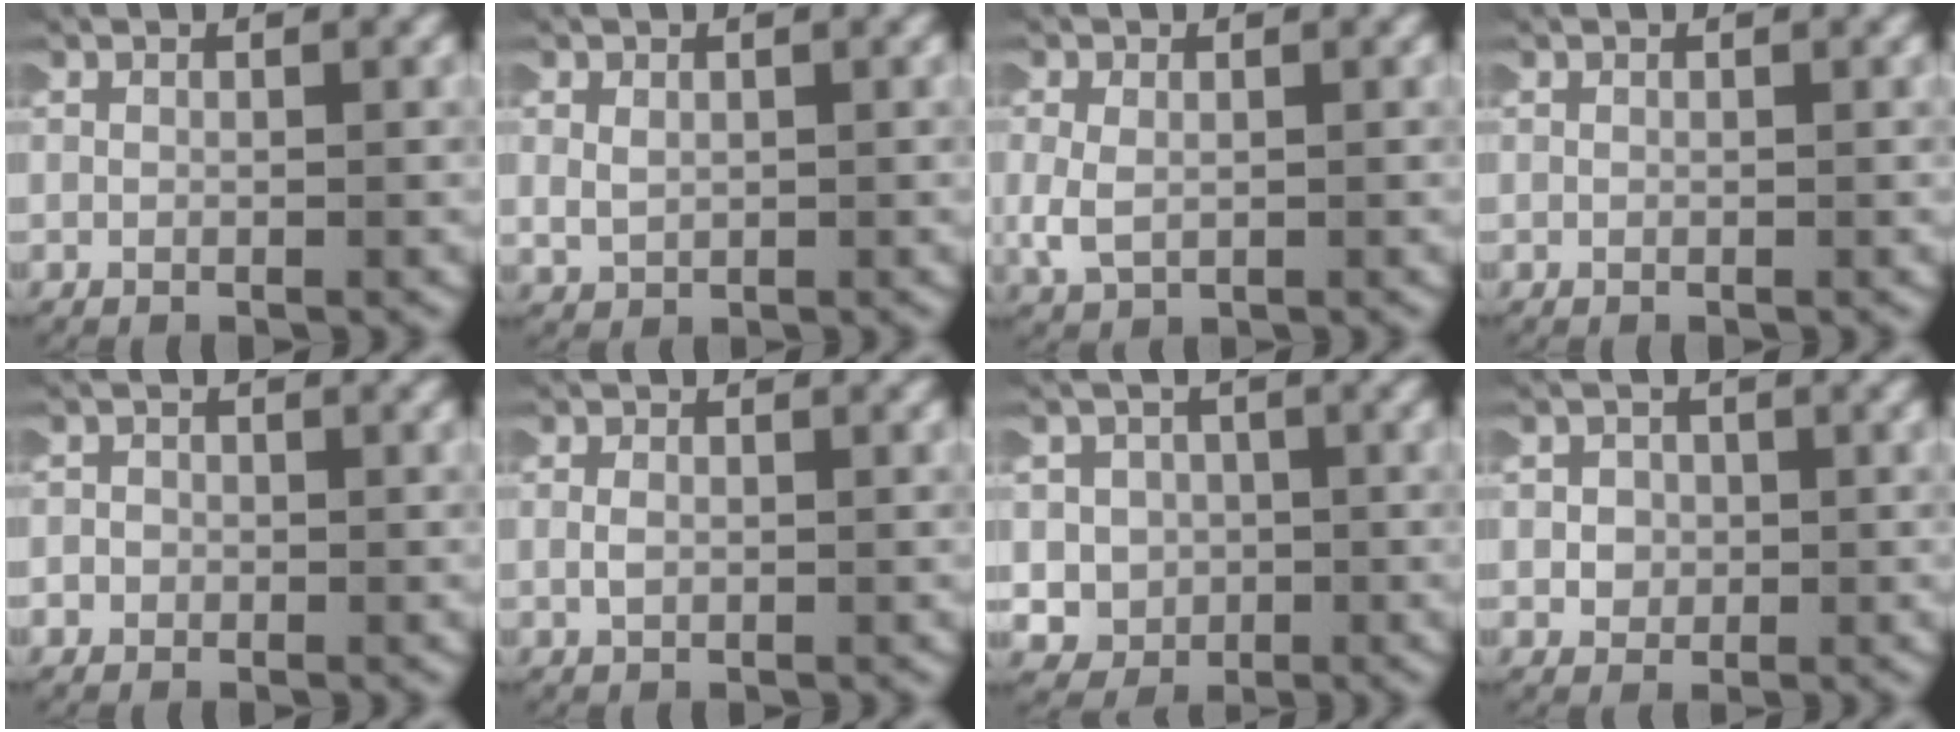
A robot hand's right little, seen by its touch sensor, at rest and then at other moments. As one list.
[{"total": 1.4, "force": [0.5, 1.1, 0.7], "torque": [-0.029, -0.004, 0.016]}, {"total": 2.4, "force": [0.0, 1.8, 1.6], "torque": [-0.058, -0.005, 0.008]}, {"total": 0.0}, {"total": 2.4, "force": [-0.7, 2.3, 0.2], "torque": [-0.011, 0.004, -0.024]}, {"total": 0.8, "force": [0.0, 0.5, 0.6], "torque": [-0.017, 0.002, 0.000]}, {"total": 9.5, "force": [-2.8, 8.9, 1.9], "torque": [-0.068, -0.028, -0.055]}, {"total": 1.9, "force": [-0.4, 1.9, 0.4], "torque": [-0.011, 0.006, -0.010]}]